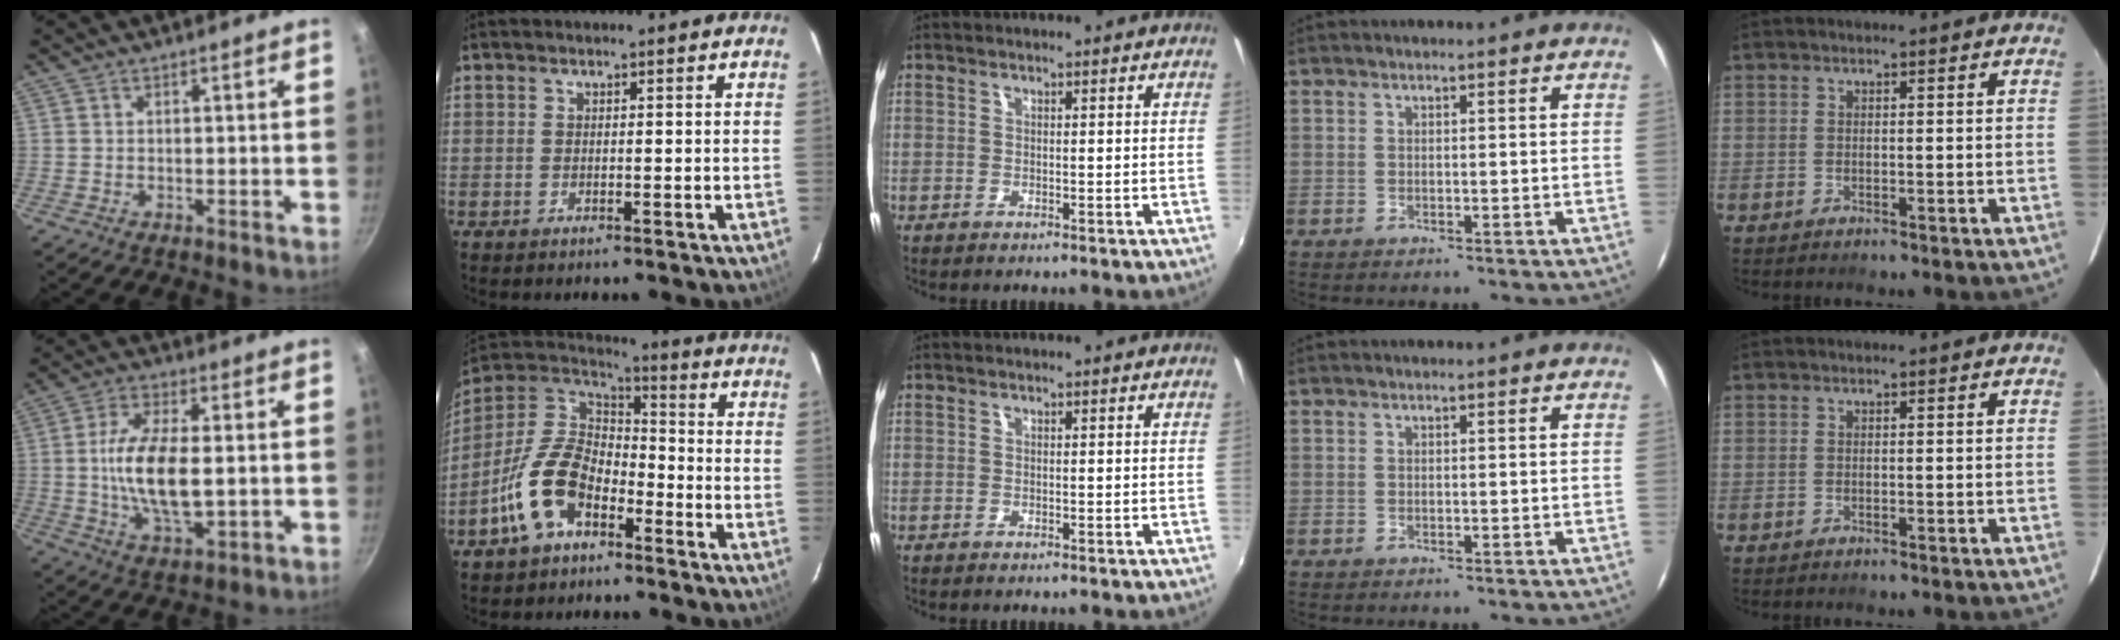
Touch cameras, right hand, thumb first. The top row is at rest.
{"thumb": {"total": 13.7, "force": [-0.3, 6.1, 12.2], "torque": [-0.229, 0.000, -0.006]}, "index": {"total": 14.5, "force": [-7.3, 8.6, 9.1], "torque": [-0.196, 0.014, -0.139]}}